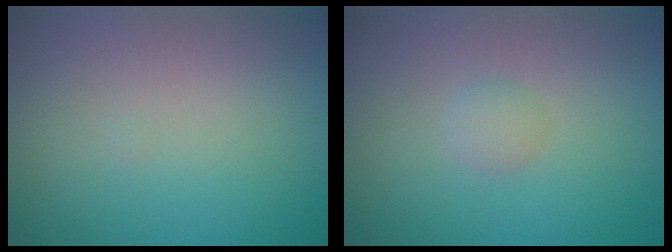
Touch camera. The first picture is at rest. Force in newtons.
{"total": 1.0, "press": 1.0, "slide": 0.1}